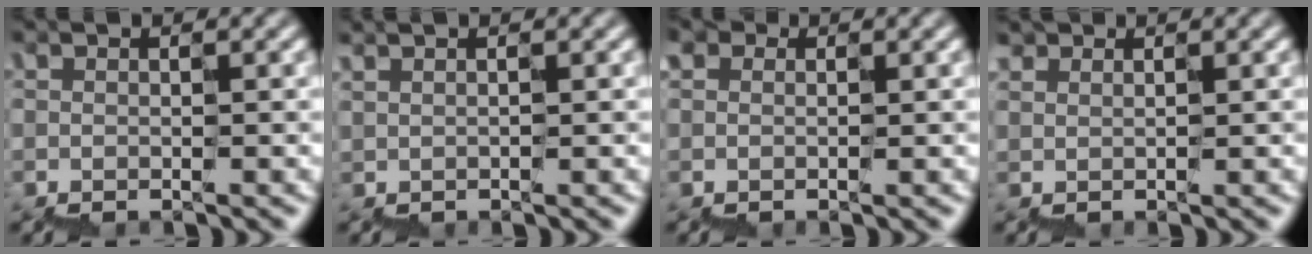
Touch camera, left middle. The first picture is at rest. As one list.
[{"total": 1.0, "force": [1.0, 0.0, 0.3], "torque": [-0.005, 0.002, 0.017]}, {"total": 1.3, "force": [0.5, 1.1, 0.6], "torque": [-0.004, 0.007, 0.005]}, {"total": 1.4, "force": [1.0, 0.8, 0.4], "torque": [-0.003, 0.011, 0.017]}]